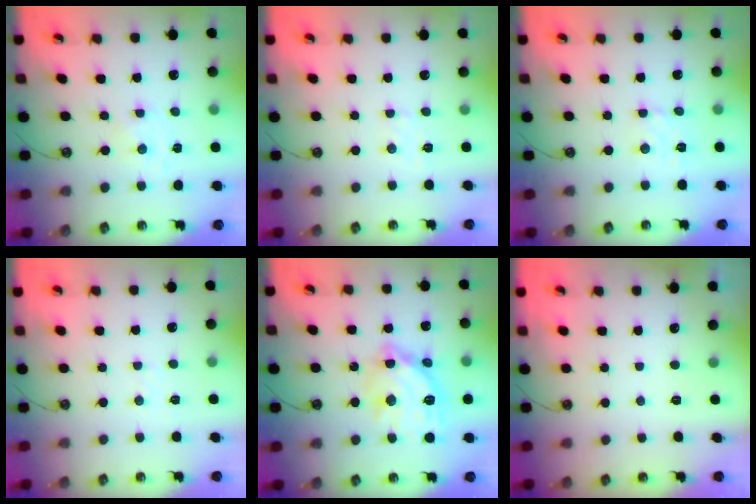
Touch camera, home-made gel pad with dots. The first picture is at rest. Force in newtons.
{"total": 3.8, "press": 3.8, "slide": 0.5}
{"total": 2.8, "press": 2.7, "slide": 0.4}
{"total": 2.7, "press": 2.7, "slide": 0.4}
{"total": 15.6, "press": 15.5, "slide": 1.3}
{"total": 0.0}